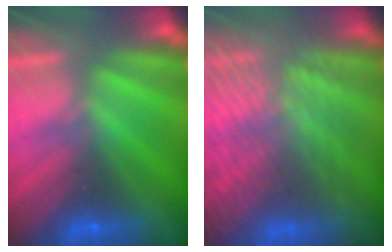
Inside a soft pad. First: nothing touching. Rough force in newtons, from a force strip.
{"total": 6.6}